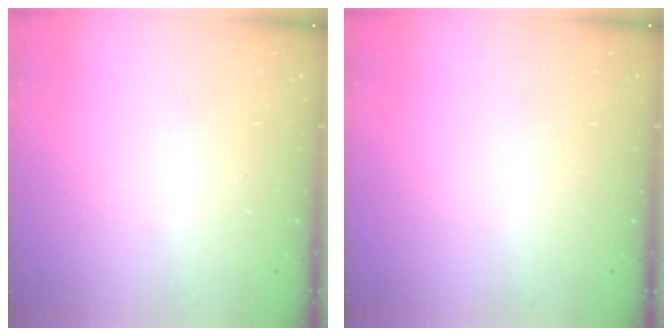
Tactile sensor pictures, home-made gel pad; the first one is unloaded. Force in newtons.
{"total": 0.0}